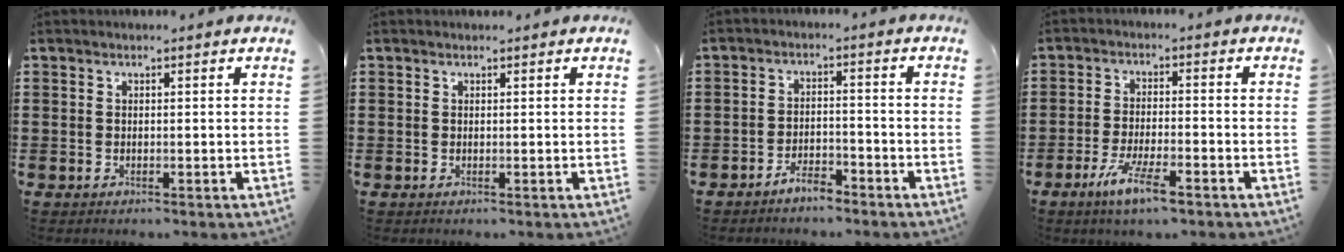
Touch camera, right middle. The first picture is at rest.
{"total": 0.0}
{"total": 3.4, "force": [-3.2, 0.6, 1.0], "torque": [-0.028, 0.003, -0.066]}
{"total": 6.3, "force": [-3.8, 1.1, 4.9], "torque": [-0.104, -0.011, -0.070]}